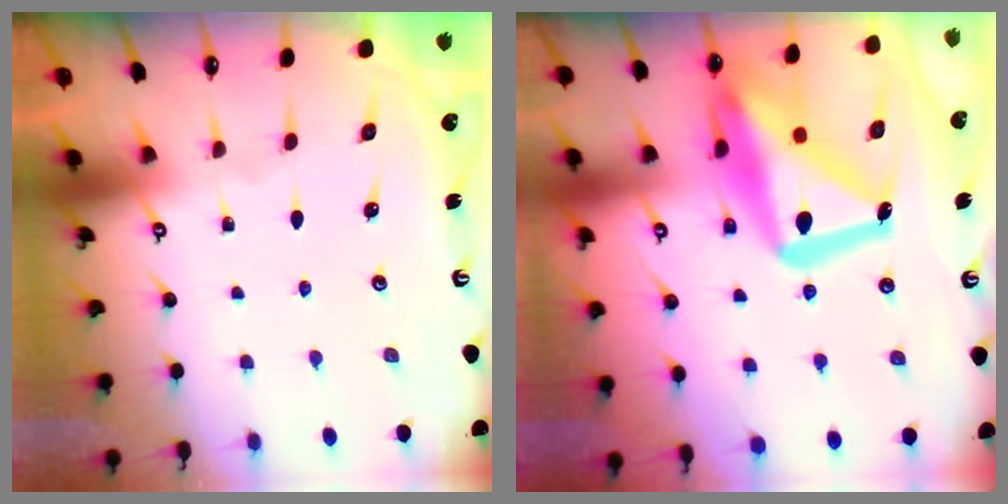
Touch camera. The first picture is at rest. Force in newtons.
{"total": 21.7, "press": 21.6, "slide": 2.0}